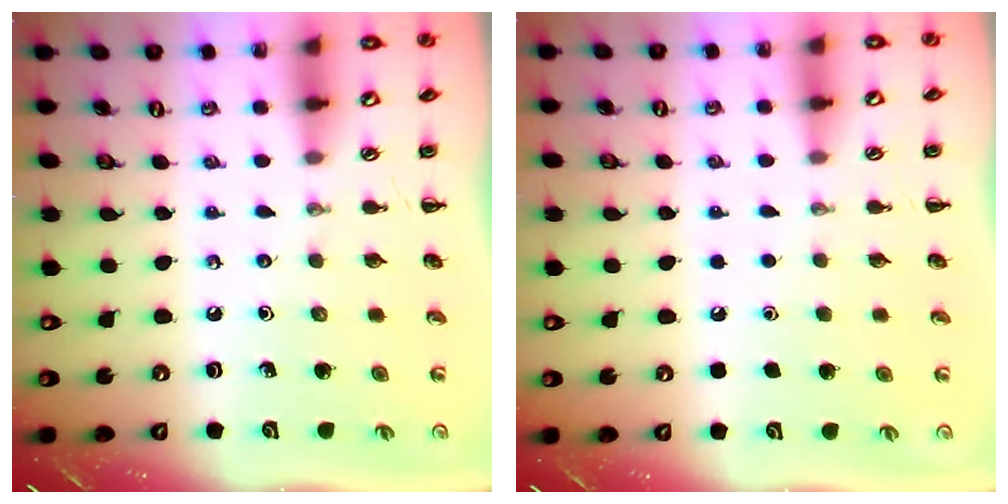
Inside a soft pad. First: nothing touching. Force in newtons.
{"total": 1.6, "press": 1.6, "slide": 0.1}